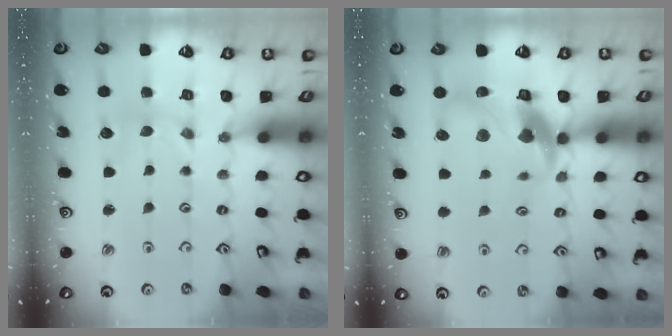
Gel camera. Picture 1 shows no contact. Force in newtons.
{"total": 13.2, "press": 13.1, "slide": 1.5}